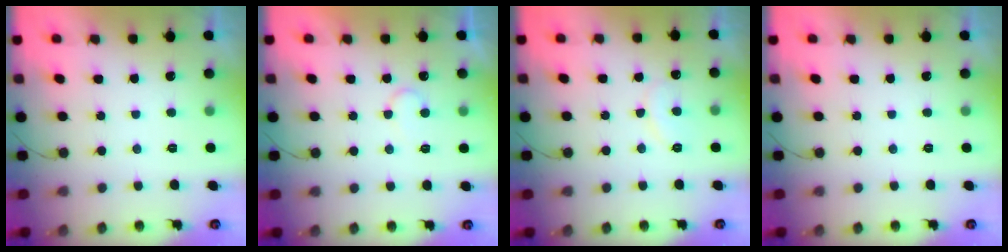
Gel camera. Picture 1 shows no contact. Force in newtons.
{"total": 6.1, "press": 6.1, "slide": 0.4}
{"total": 8.5, "press": 8.4, "slide": 0.6}
{"total": 0.0}